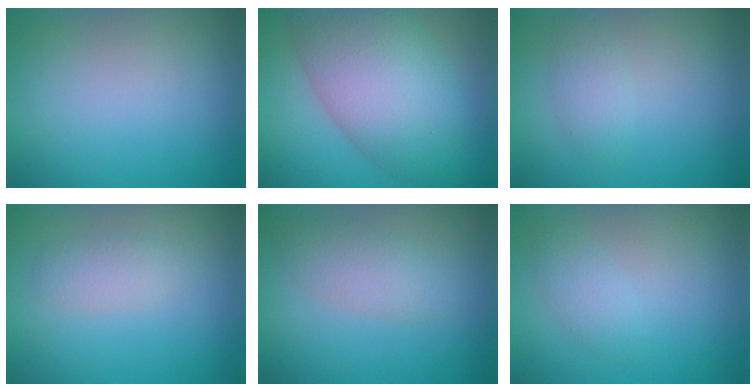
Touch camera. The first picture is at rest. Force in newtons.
{"total": 11.3, "press": 11.3, "slide": 0.4}
{"total": 1.8, "press": 1.8, "slide": 0.1}
{"total": 1.9, "press": 1.9, "slide": 0.1}
{"total": 2.8, "press": 2.8, "slide": 0.0}
{"total": 1.7, "press": 1.7, "slide": 0.0}